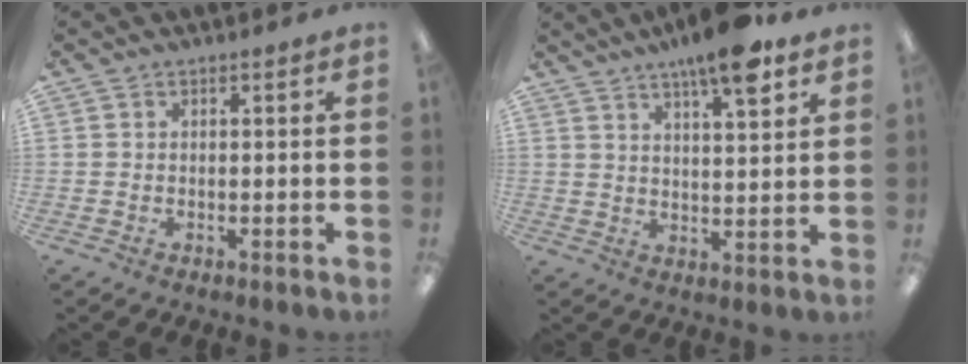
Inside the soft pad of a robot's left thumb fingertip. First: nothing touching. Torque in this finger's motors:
{"motor_torque": [1.87, 1.46, 1.34, -0.79, 0.07]}